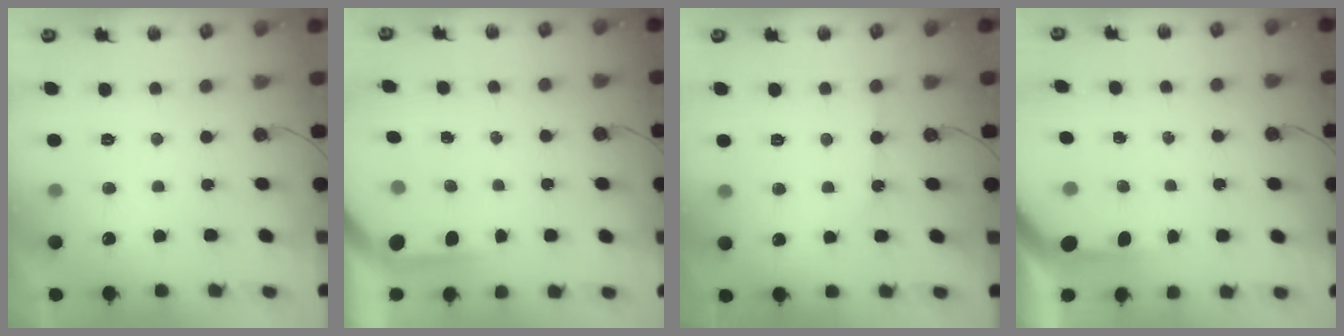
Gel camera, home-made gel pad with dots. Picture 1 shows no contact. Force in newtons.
{"total": 3.9, "press": 3.9, "slide": 0.4}
{"total": 4.9, "press": 4.9, "slide": 0.1}
{"total": 4.0, "press": 4.0, "slide": 0.3}